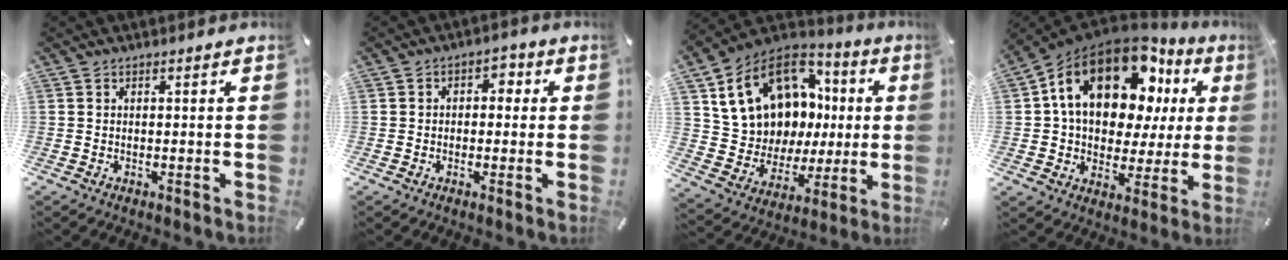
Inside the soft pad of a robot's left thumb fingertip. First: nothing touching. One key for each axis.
{"total": 3.1, "fx": -1.0, "fy": 2.4, "fz": 1.6, "tx": -0.022, "ty": 0.014, "tz": -0.024}
{"total": 18.1, "fx": 7.3, "fy": 14.4, "fz": 8.3, "tx": -0.153, "ty": -0.045, "tz": 0.158}
{"total": 20.8, "fx": 9.4, "fy": 13.3, "fz": 13.0, "tx": -0.231, "ty": -0.052, "tz": 0.155}